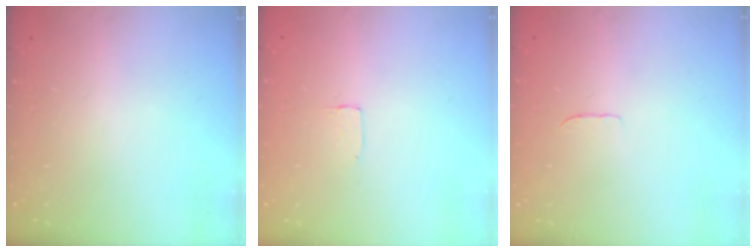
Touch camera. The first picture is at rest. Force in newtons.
{"total": 2.0, "press": 2.0, "slide": 0.0}
{"total": 3.3, "press": 3.3, "slide": 0.2}